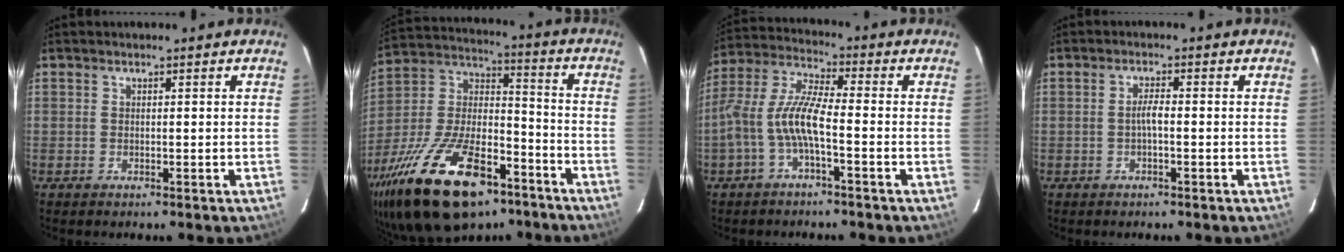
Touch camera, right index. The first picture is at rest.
{"total": 29.3, "force": [-17.7, 13.2, 19.2], "torque": [-0.386, -0.014, -0.287]}
{"total": 9.2, "force": [-2.9, 1.9, 8.5], "torque": [-0.196, 0.011, -0.056]}
{"total": 2.0, "force": [-0.6, 0.3, 1.9], "torque": [-0.037, 0.006, -0.012]}